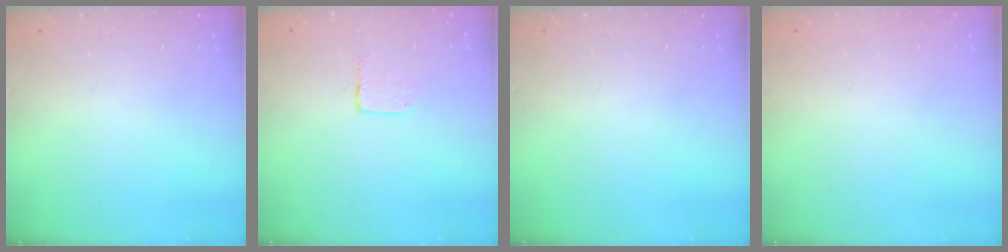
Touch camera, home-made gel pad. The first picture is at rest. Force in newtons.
{"total": 3.4, "press": 3.4, "slide": 0.2}
{"total": 0.0}
{"total": 0.0}